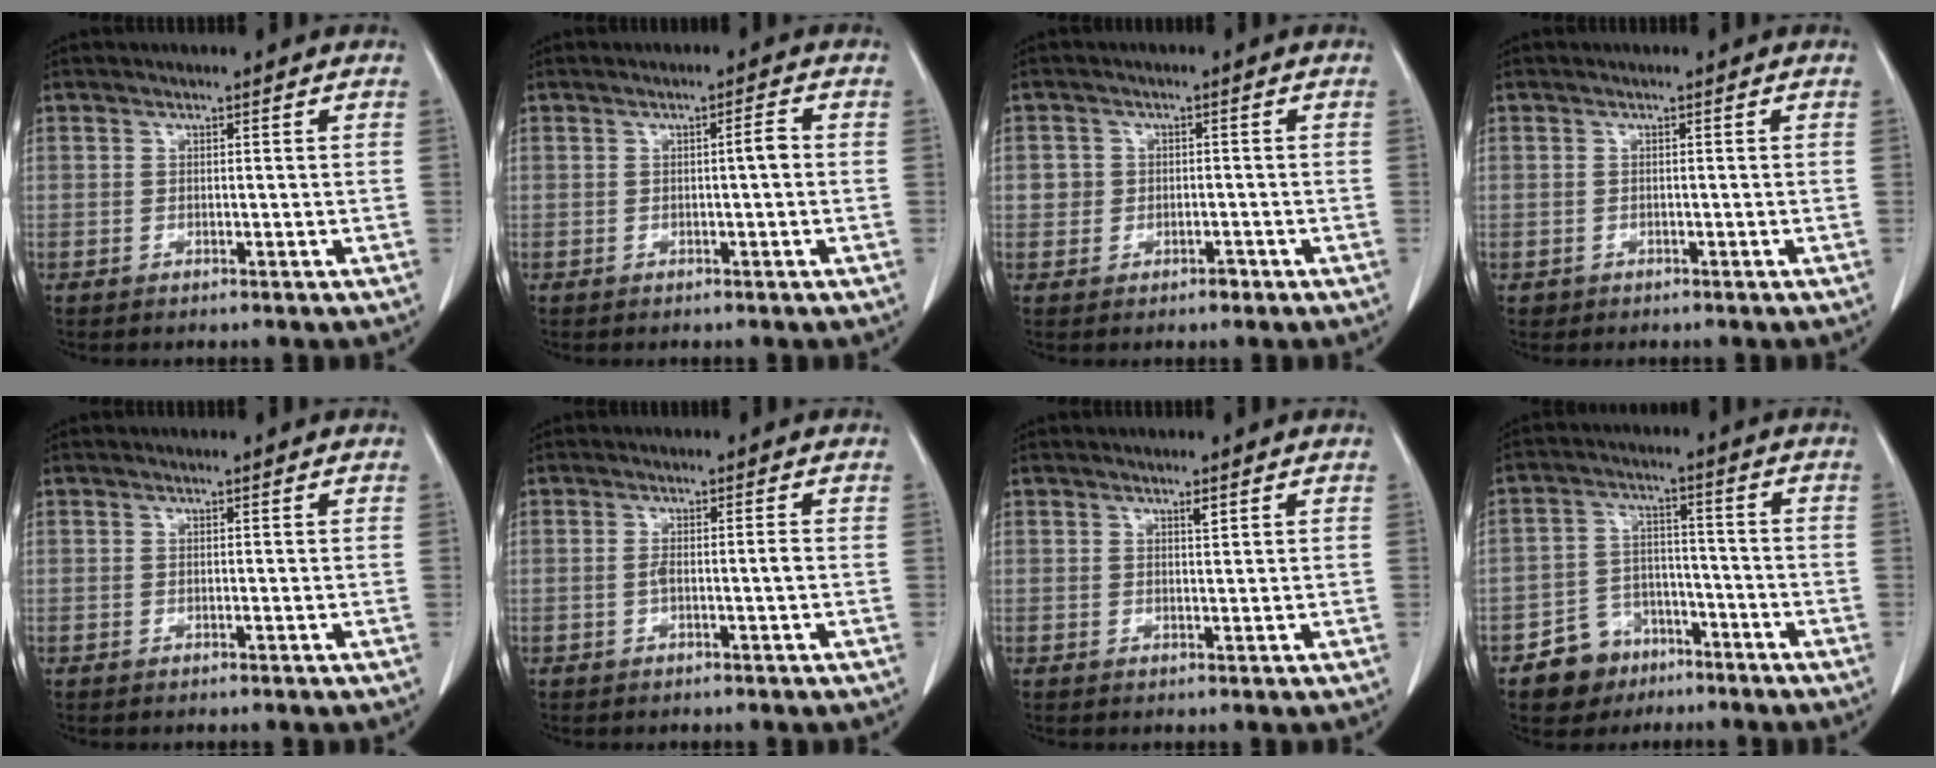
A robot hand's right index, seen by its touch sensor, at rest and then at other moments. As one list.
[{"total": 1.8, "force": [-0.1, 0.2, 1.8], "torque": [-0.027, 0.003, -0.001]}, {"total": 2.6, "force": [-0.6, 2.4, 0.9], "torque": [-0.006, 0.008, -0.006]}, {"total": 0.7, "force": [-0.2, 0.6, -0.1], "torque": [-0.003, 0.004, -0.001]}, {"total": 0.0}, {"total": 2.1, "force": [-0.5, 0.0, 2.0], "torque": [-0.036, 0.000, -0.009]}, {"total": 0.9, "force": [0.6, 0.1, 0.7], "torque": [-0.014, -0.004, 0.010]}, {"total": 7.1, "force": [-4.5, 5.3, 1.3], "torque": [-0.018, 0.015, -0.068]}]